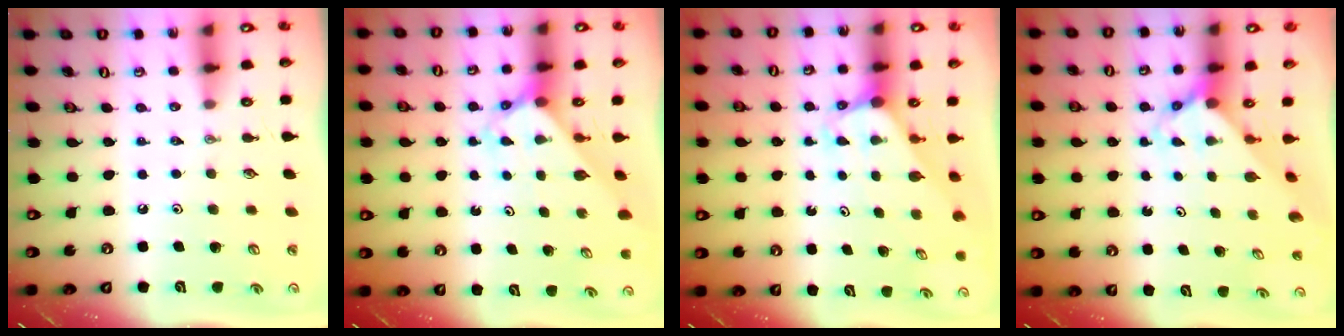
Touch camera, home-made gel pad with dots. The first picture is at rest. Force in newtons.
{"total": 2.7, "press": 2.7, "slide": 0.2}
{"total": 3.0, "press": 3.0, "slide": 0.2}
{"total": 3.4, "press": 3.4, "slide": 0.4}